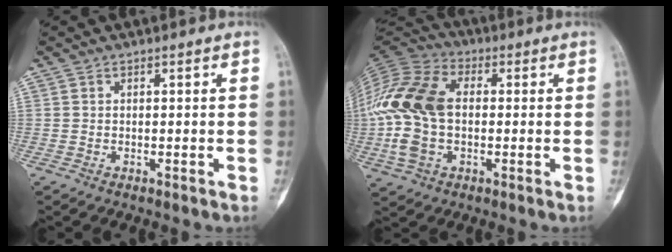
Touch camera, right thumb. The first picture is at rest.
{"total": 17.5, "force": [-0.2, 11.0, 13.6], "torque": [-0.296, 0.020, -0.009]}